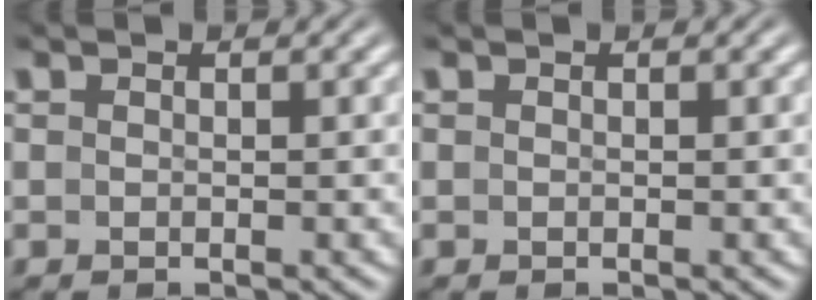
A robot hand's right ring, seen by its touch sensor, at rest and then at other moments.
{"total": 0.0}